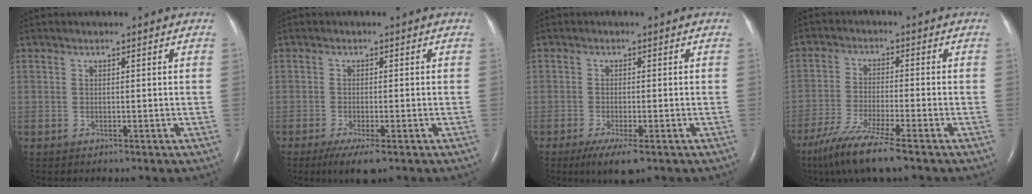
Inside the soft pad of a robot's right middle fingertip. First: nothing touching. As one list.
[{"total": 4.5, "force": [-2.8, 0.9, 3.5], "torque": [-0.065, -0.013, -0.044]}, {"total": 4.9, "force": [-2.9, 0.9, 3.8], "torque": [-0.072, -0.014, -0.047]}, {"total": 10.0, "force": [-7.2, 0.0, 6.9], "torque": [-0.133, -0.033, -0.128]}]